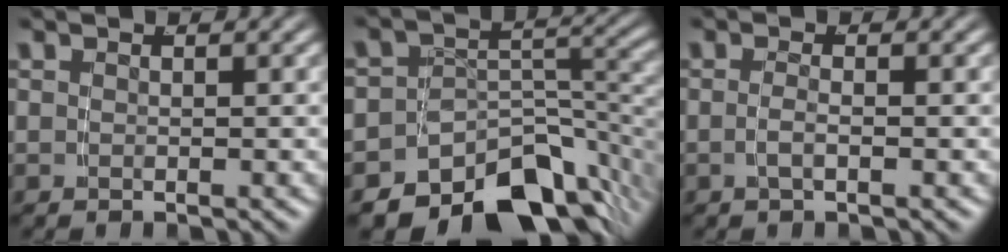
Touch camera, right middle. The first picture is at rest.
{"total": 14.6, "force": [-9.0, 8.9, 7.4], "torque": [-0.113, -0.031, -0.133]}
{"total": 1.4, "force": [-0.9, -0.5, 0.9], "torque": [-0.024, -0.008, -0.011]}